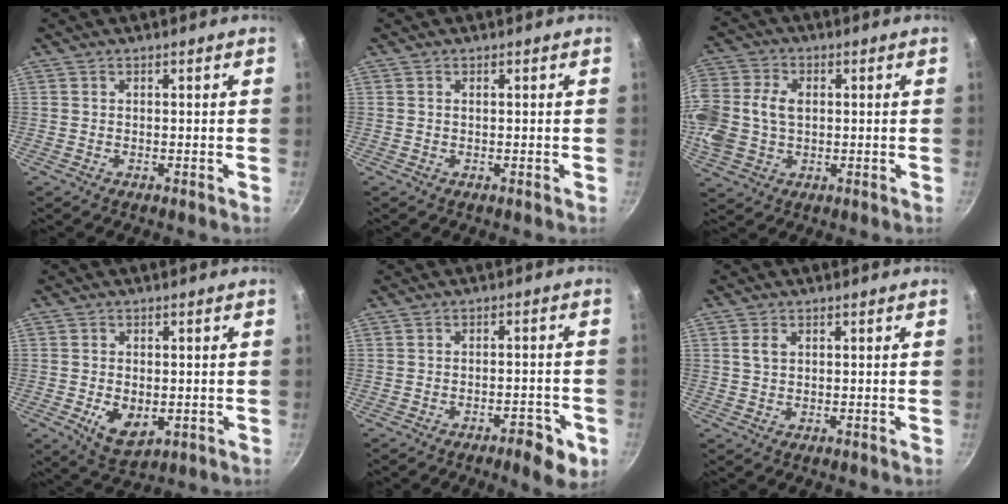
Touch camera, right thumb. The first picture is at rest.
{"total": 0.0}
{"total": 17.4, "force": [0.8, 12.9, 11.7], "torque": [-0.303, 0.019, 0.024]}
{"total": 6.7, "force": [-1.5, 4.0, 5.2], "torque": [-0.077, -0.009, -0.013]}
{"total": 6.1, "force": [-3.2, 1.8, 4.8], "torque": [-0.054, 0.016, -0.042]}
{"total": 2.2, "force": [0.7, 1.4, 1.5], "torque": [-0.028, 0.002, 0.016]}